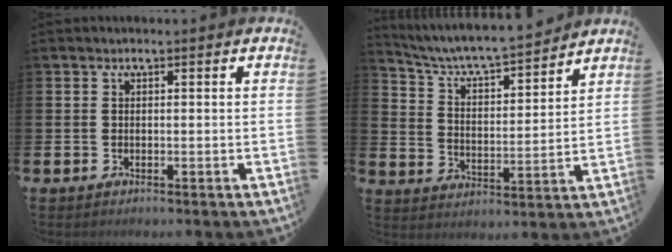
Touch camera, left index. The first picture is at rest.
{"total": 6.0, "force": [5.7, 0.5, 1.9], "torque": [-0.070, -0.050, 0.094]}